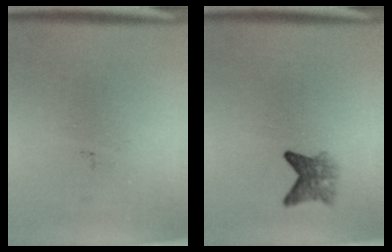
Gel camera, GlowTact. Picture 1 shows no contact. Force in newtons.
{"total": 3.0}